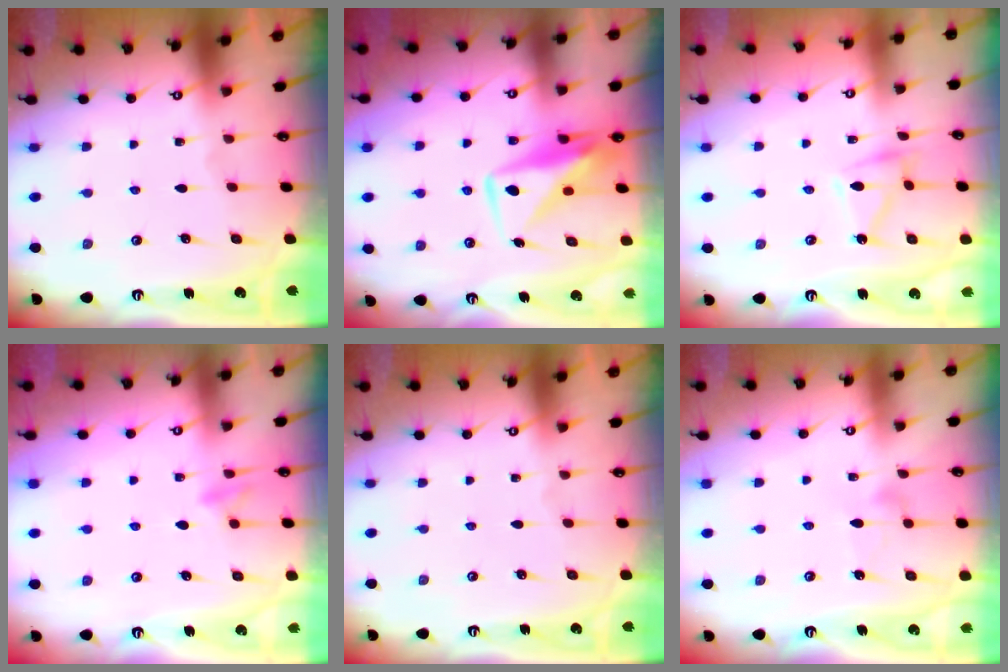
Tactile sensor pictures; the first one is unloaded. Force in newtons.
{"total": 10.1, "press": 10.0, "slide": 0.7}
{"total": 7.3, "press": 7.2, "slide": 0.4}
{"total": 8.8, "press": 8.6, "slide": 1.8}
{"total": 0.0}
{"total": 6.2, "press": 6.2, "slide": 0.4}